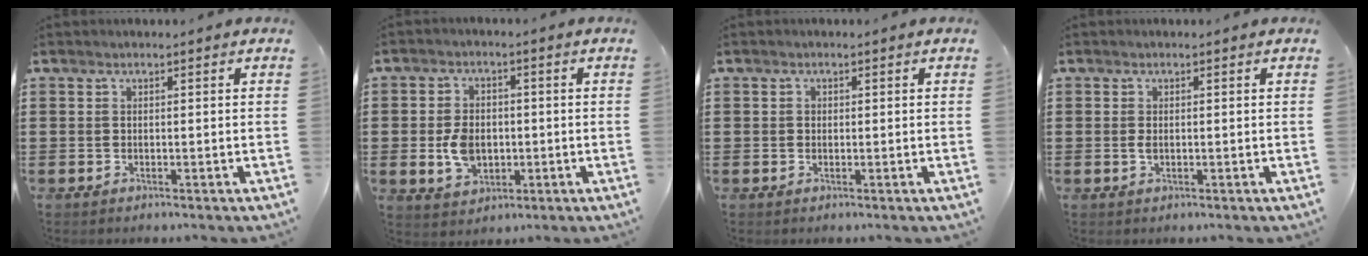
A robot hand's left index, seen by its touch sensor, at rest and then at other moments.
{"total": 5.6, "force": [-0.6, 4.0, 3.9], "torque": [-0.082, 0.001, -0.016]}
{"total": 0.6, "force": [0.2, 0.6, 0.2], "torque": [-0.006, 0.004, 0.003]}
{"total": 1.1, "force": [0.0, 0.5, 1.0], "torque": [-0.020, 0.001, -0.001]}